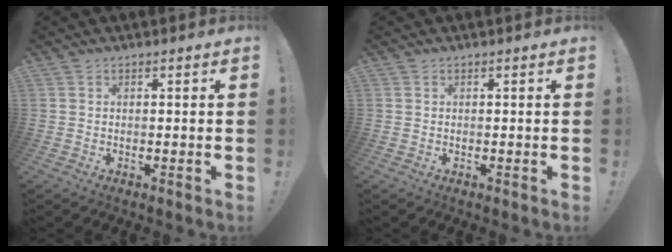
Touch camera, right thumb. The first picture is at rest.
{"total": 0.0}